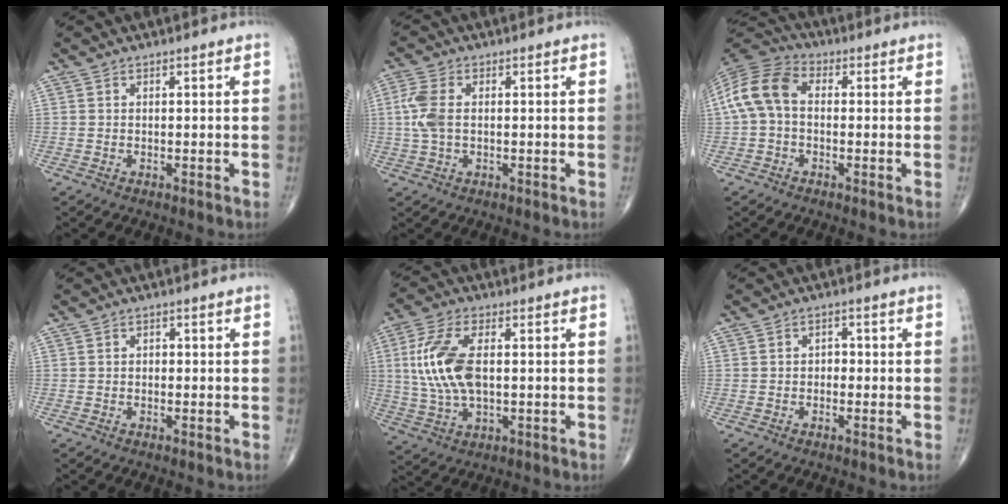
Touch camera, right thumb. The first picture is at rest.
{"total": 5.7, "force": [0.3, 3.3, 4.7], "torque": [-0.124, 0.009, 0.003]}
{"total": 10.4, "force": [0.3, 7.0, 7.7], "torque": [-0.155, 0.030, -0.008]}
{"total": 1.0, "force": [0.0, 0.9, 0.6], "torque": [-0.003, 0.003, -0.003]}
{"total": 12.7, "force": [1.2, 6.4, 10.9], "torque": [-0.238, 0.004, 0.027]}
{"total": 2.0, "force": [-0.3, 1.6, 1.2], "torque": [-0.002, 0.008, -0.011]}